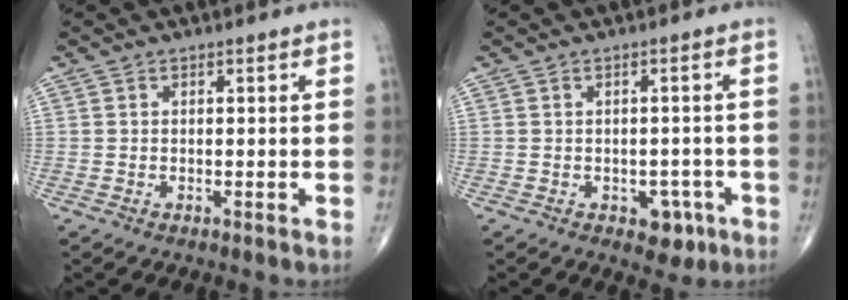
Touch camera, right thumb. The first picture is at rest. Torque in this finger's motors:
{"motor_torque": [0.94, 0.87, 0.18, -0.40, -0.01]}